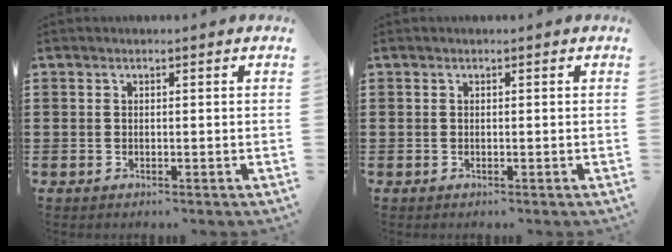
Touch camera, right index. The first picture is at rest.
{"total": 0.0}